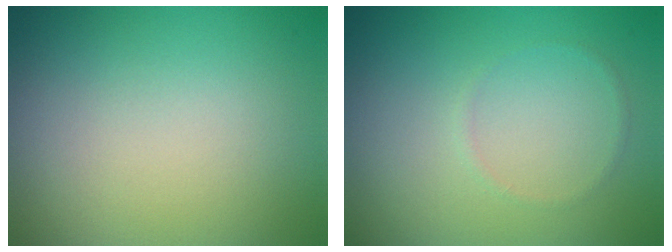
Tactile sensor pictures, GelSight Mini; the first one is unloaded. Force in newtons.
{"total": 0.5, "press": 0.5, "slide": 0.1}